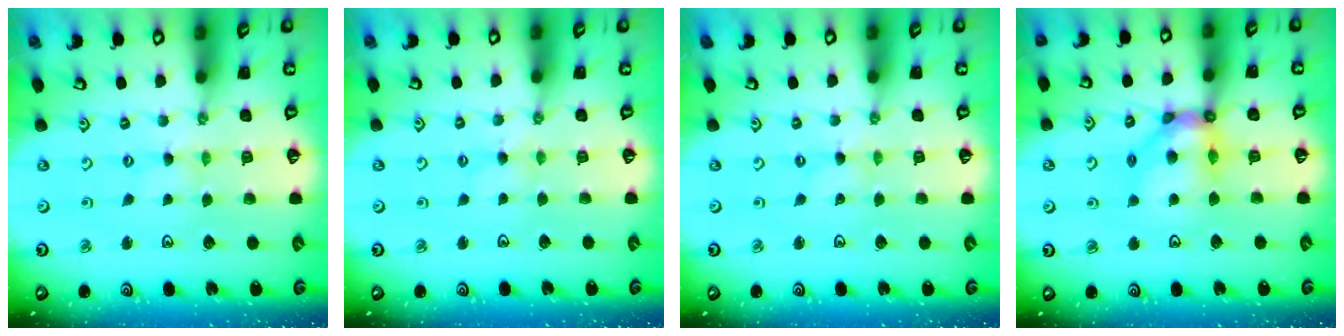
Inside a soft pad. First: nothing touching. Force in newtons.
{"total": 1.6, "press": 1.6, "slide": 0.4}
{"total": 0.0}
{"total": 10.9, "press": 10.8, "slide": 1.6}